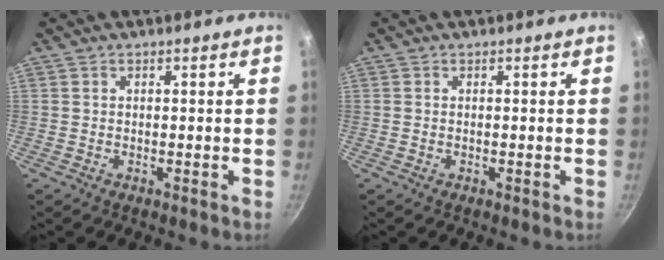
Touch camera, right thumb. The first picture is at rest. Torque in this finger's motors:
{"motor_torque": [-0.22, -0.02, -0.12, -0.07, -0.02]}